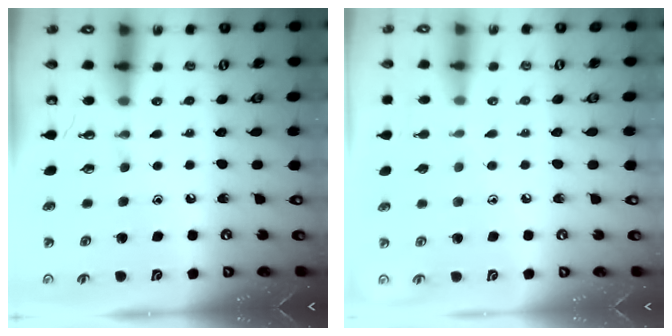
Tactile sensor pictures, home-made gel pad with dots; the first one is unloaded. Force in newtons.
{"total": 4.4, "press": 4.3, "slide": 0.5}